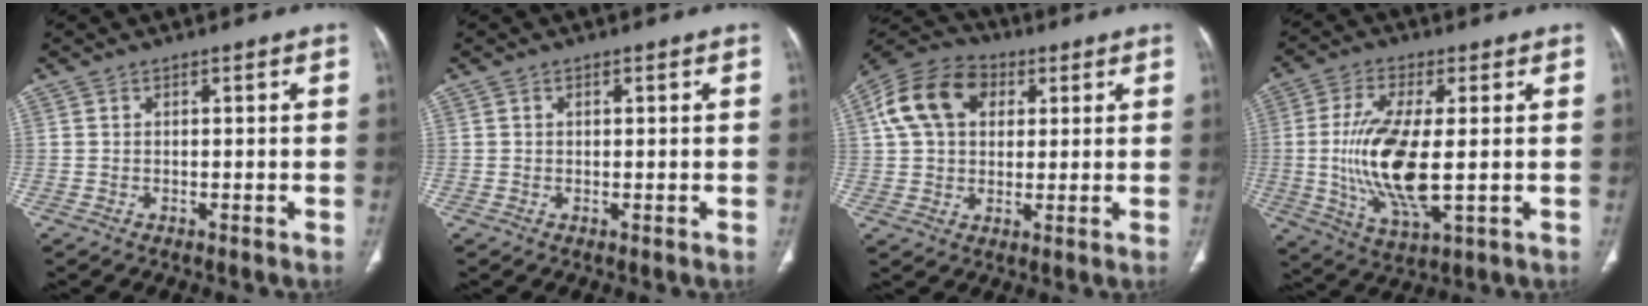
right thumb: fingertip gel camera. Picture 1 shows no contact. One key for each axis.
{"total": 0.5, "fx": 0.2, "fy": 0.4, "fz": 0.3, "tx": -0.005, "ty": 0.000, "tz": 0.003}
{"total": 14.2, "fx": 4.3, "fy": 10.2, "fz": 9.0, "tx": -0.158, "ty": 0.017, "tz": 0.068}
{"total": 12.5, "fx": -0.1, "fy": 4.6, "fz": 11.6, "tx": -0.240, "ty": -0.019, "tz": 0.006}